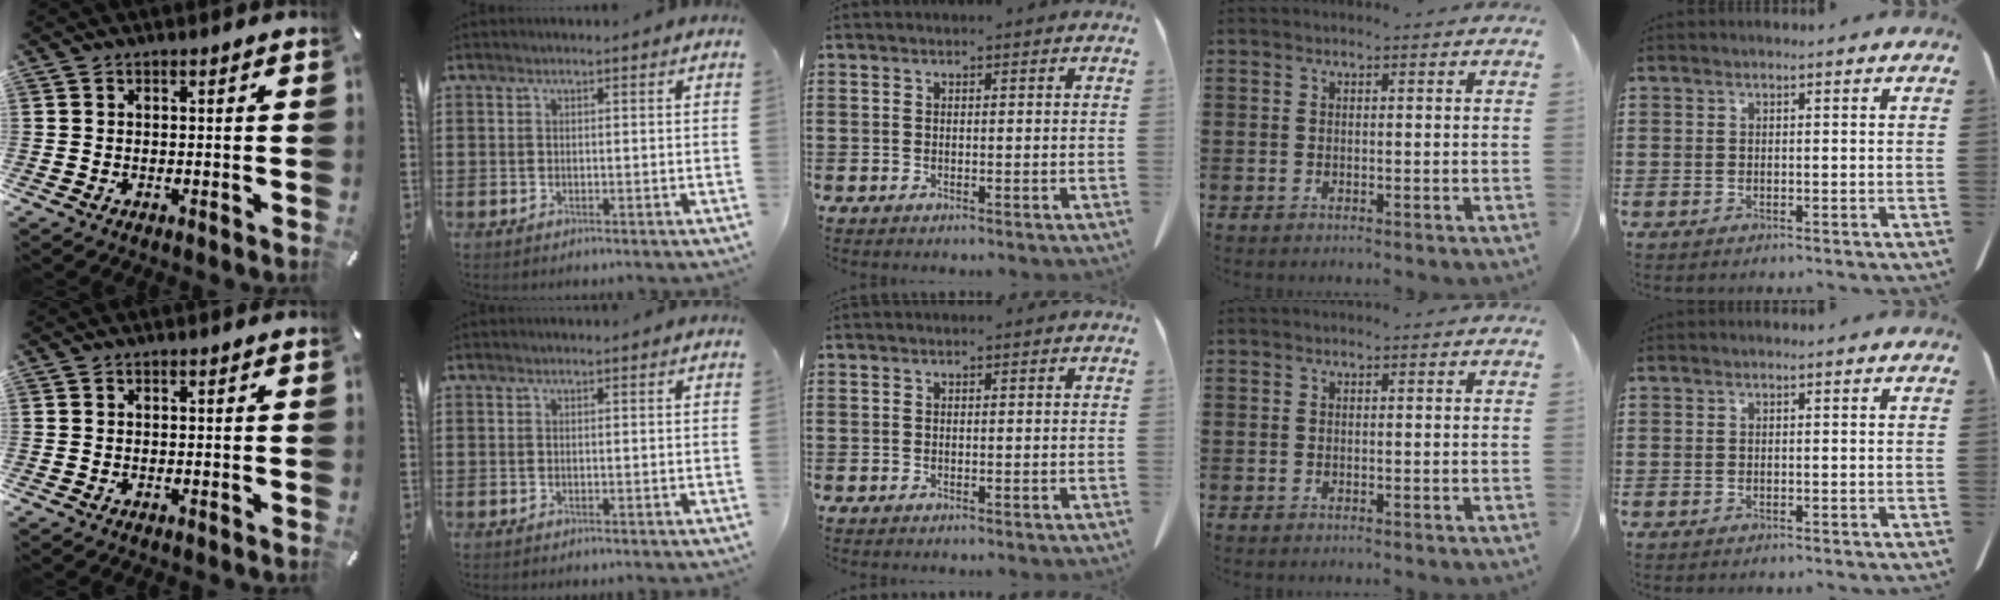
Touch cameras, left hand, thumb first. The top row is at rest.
{}